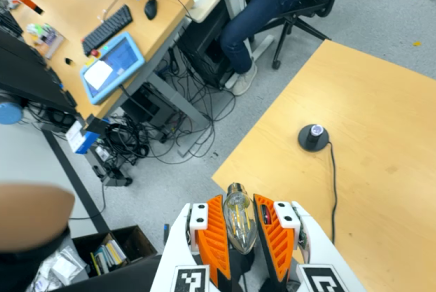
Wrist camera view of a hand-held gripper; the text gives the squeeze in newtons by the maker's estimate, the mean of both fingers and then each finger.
{"total": 11.9, "left": 11.4, "right": 12.4}